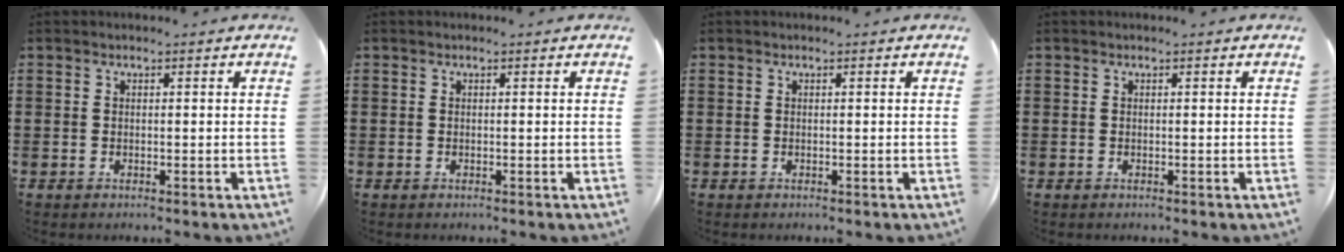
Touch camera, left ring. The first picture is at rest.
{"total": 0.0}
{"total": 0.0}
{"total": 0.0}